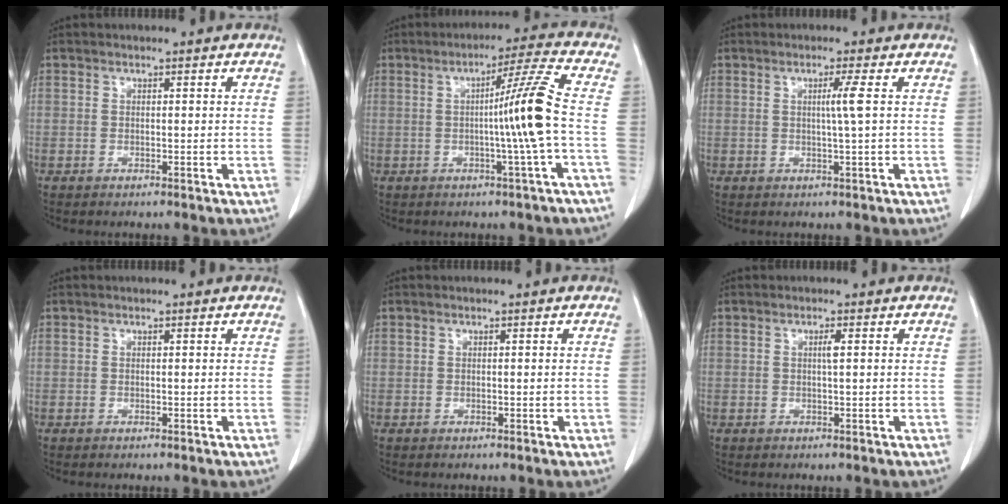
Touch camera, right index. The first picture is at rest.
{"total": 8.5, "force": [-0.8, -2.6, 8.0], "torque": [-0.122, 0.004, -0.011]}
{"total": 2.6, "force": [0.4, -0.9, 2.4], "torque": [-0.045, -0.005, 0.008]}
{"total": 0.0}
{"total": 0.0}
{"total": 1.1, "force": [0.2, 0.0, 1.1], "torque": [-0.021, 0.001, 0.003]}